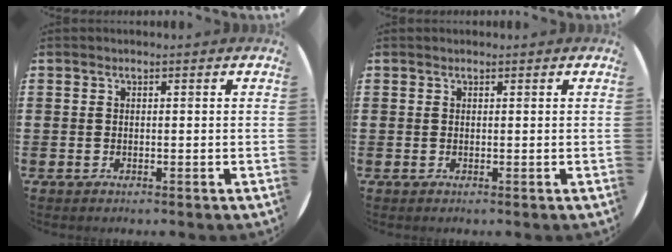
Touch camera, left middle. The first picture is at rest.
{"total": 0.0}